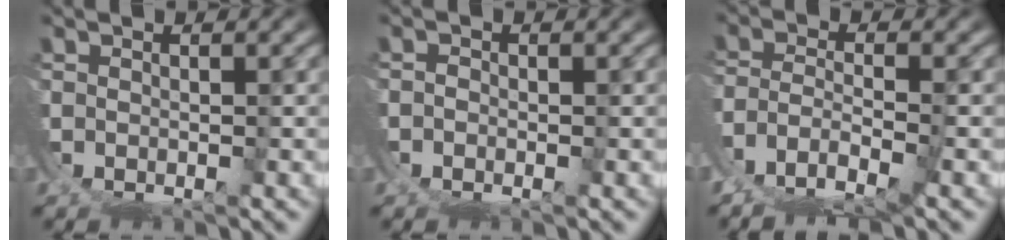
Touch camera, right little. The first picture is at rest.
{"total": 1.5, "force": [-0.8, 1.2, 0.2], "torque": [-0.011, -0.009, -0.012]}
{"total": 2.6, "force": [-1.6, 0.3, 2.0], "torque": [-0.054, -0.028, -0.009]}